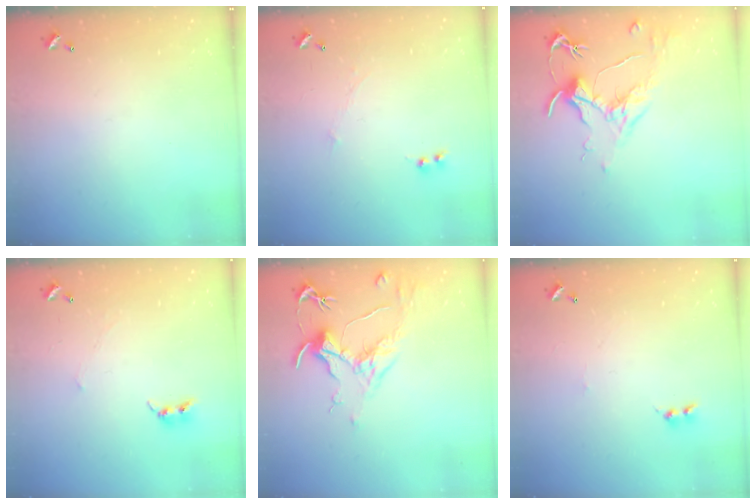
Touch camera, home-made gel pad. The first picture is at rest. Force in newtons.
{"total": 0.0}
{"total": 1.8, "press": 1.6, "slide": 0.9}
{"total": 2.4, "press": 2.3, "slide": 0.4}
{"total": 1.7, "press": 1.5, "slide": 0.9}
{"total": 0.0}